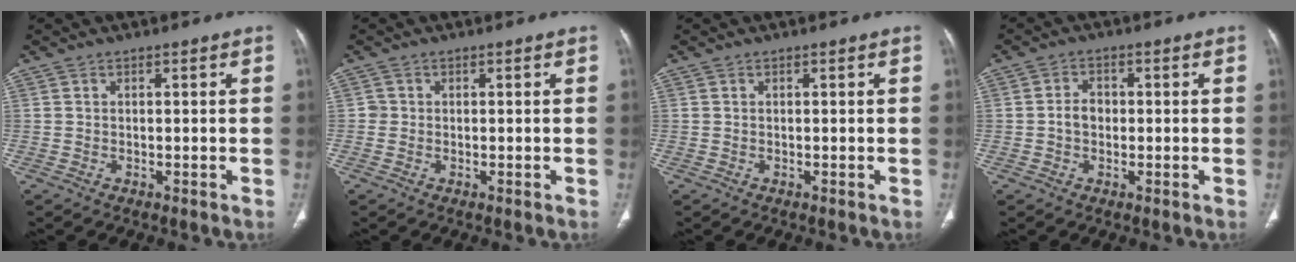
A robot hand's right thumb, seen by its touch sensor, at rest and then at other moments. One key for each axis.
{"total": 1.0, "fx": -0.1, "fy": 1.0, "fz": 0.1, "tx": 0.005, "ty": 0.004, "tz": -0.003}
{"total": 0.0}
{"total": 3.2, "fx": -0.3, "fy": 2.5, "fz": 2.0, "tx": -0.026, "ty": 0.011, "tz": -0.011}